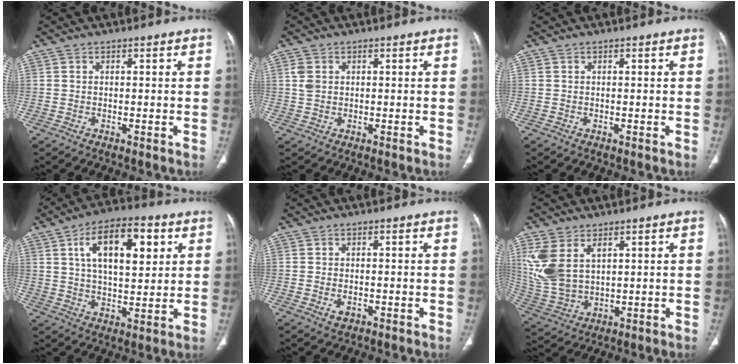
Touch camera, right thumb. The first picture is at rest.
{"total": 2.5, "force": [0.7, 1.9, 1.5], "torque": [-0.031, 0.002, 0.019]}
{"total": 0.0}
{"total": 15.4, "force": [5.4, 7.4, 12.4], "torque": [-0.175, -0.006, 0.087]}
{"total": 1.9, "force": [-0.7, 1.3, 1.3], "torque": [-0.019, 0.004, -0.008]}
{"total": 11.7, "force": [4.5, 7.1, 8.2], "torque": [-0.185, -0.009, 0.110]}